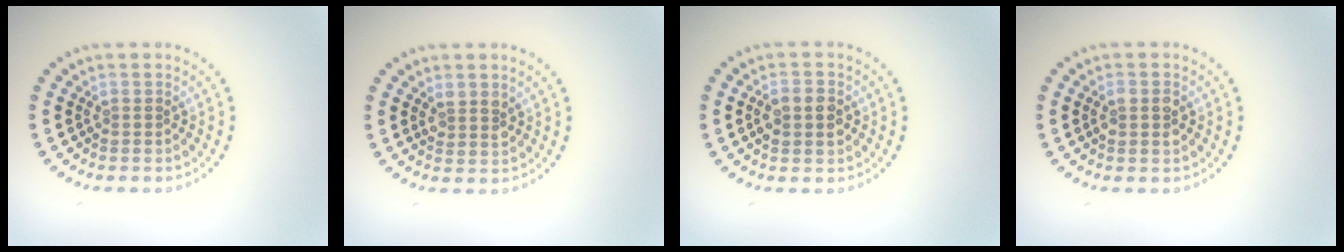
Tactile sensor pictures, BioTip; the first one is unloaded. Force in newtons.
{"total": 1.6, "press": 1.5, "slide": 0.7}
{"total": 3.1, "press": 3.1, "slide": 0.0}
{"total": 1.6, "press": 1.6, "slide": 0.2}